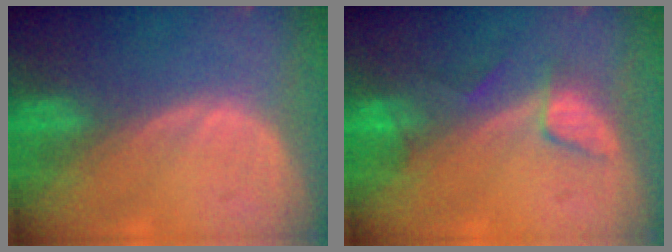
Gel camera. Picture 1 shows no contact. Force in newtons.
{"total": 3.4, "press": 3.4, "slide": 0.3}